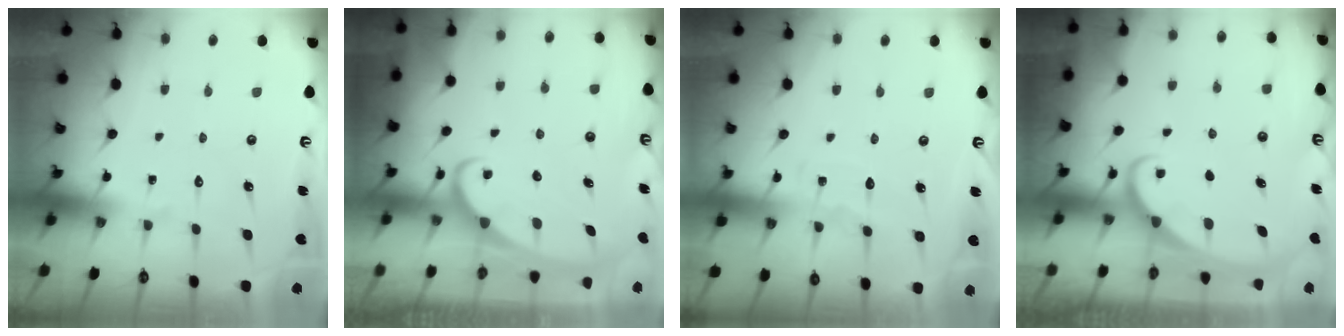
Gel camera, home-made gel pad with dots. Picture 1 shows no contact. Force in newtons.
{"total": 2.2, "press": 2.1, "slide": 0.4}
{"total": 4.3, "press": 4.3, "slide": 0.3}
{"total": 1.8, "press": 1.8, "slide": 0.1}